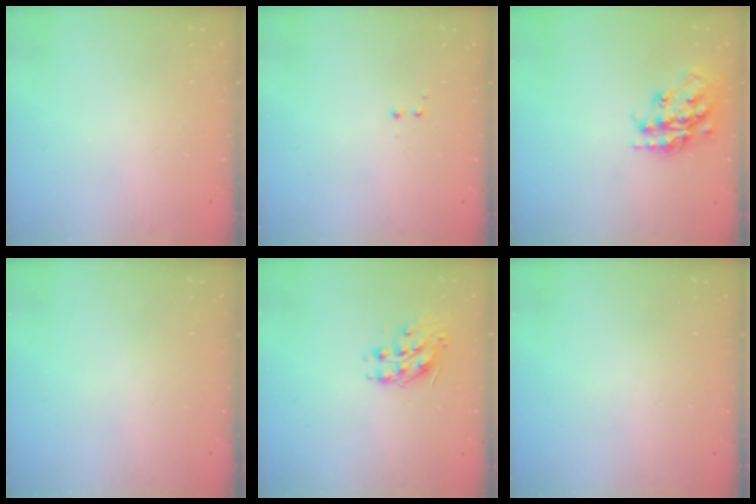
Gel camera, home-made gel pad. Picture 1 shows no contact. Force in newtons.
{"total": 1.2, "press": 1.0, "slide": 0.6}
{"total": 17.6, "press": 17.5, "slide": 1.3}
{"total": 0.0}
{"total": 8.4, "press": 8.4, "slide": 0.5}
{"total": 0.0}